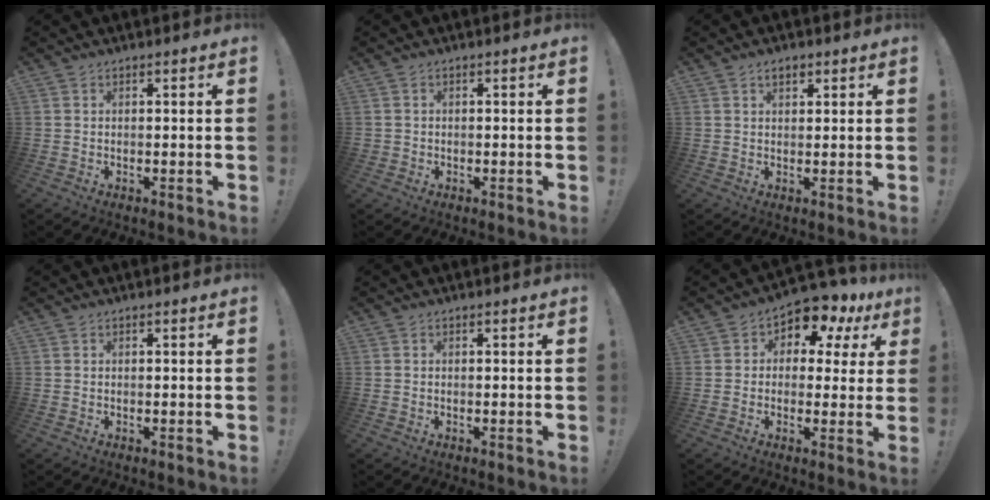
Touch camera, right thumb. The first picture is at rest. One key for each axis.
{"total": 0.9, "fx": -0.2, "fy": 0.9, "fz": 0.2, "tx": -0.003, "ty": 0.003, "tz": -0.005}
{"total": 2.7, "fx": 1.5, "fy": 1.6, "fz": 1.7, "tx": -0.027, "ty": 0.001, "tz": 0.025}
{"total": 0.0}
{"total": 0.0}
{"total": 7.0, "fx": 4.1, "fy": 4.5, "fz": 3.4, "tx": -0.054, "ty": -0.036, "tz": 0.075}